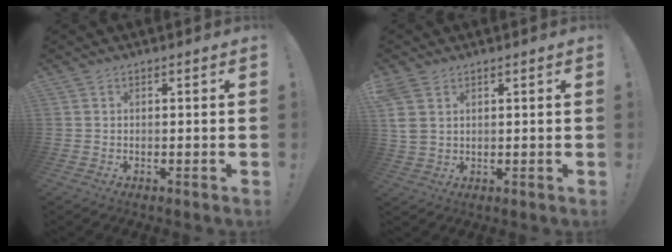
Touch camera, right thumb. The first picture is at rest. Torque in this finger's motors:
{"motor_torque": [0.12, 0.18, 0.39, 0.43, 0.04]}